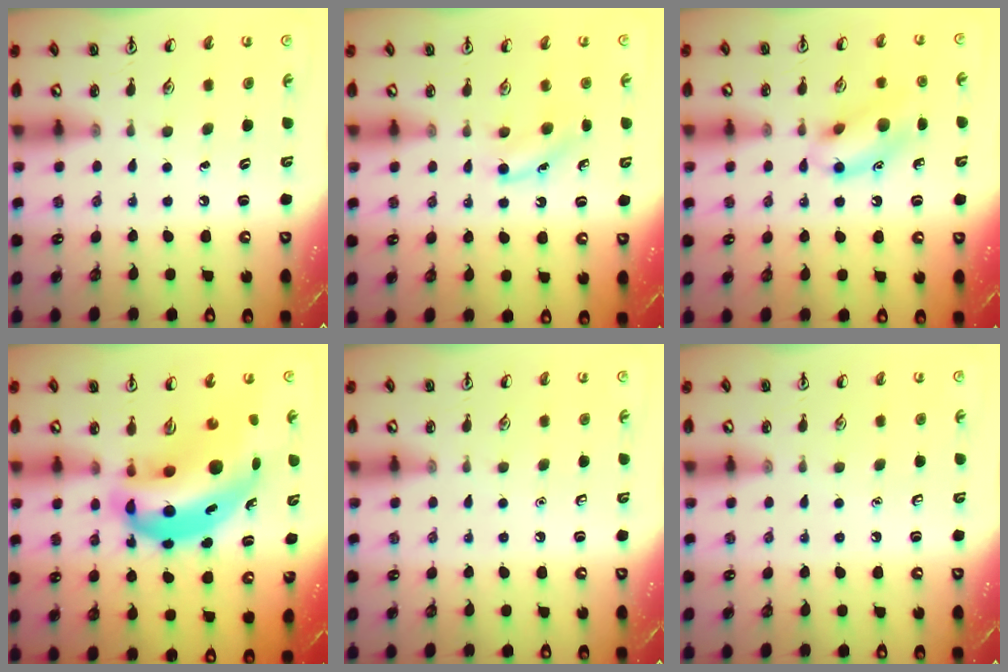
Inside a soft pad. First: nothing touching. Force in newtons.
{"total": 4.5, "press": 4.3, "slide": 1.6}
{"total": 12.2, "press": 12.0, "slide": 2.2}
{"total": 15.1, "press": 14.5, "slide": 4.2}
{"total": 0.0}
{"total": 0.0}